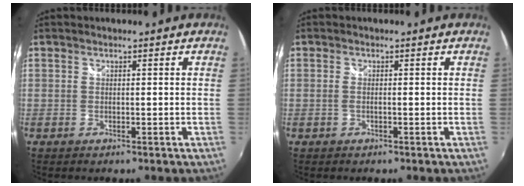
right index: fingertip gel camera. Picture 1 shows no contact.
{"total": 1.1, "force": [-0.3, 0.2, 1.0], "torque": [-0.023, -0.001, -0.007]}